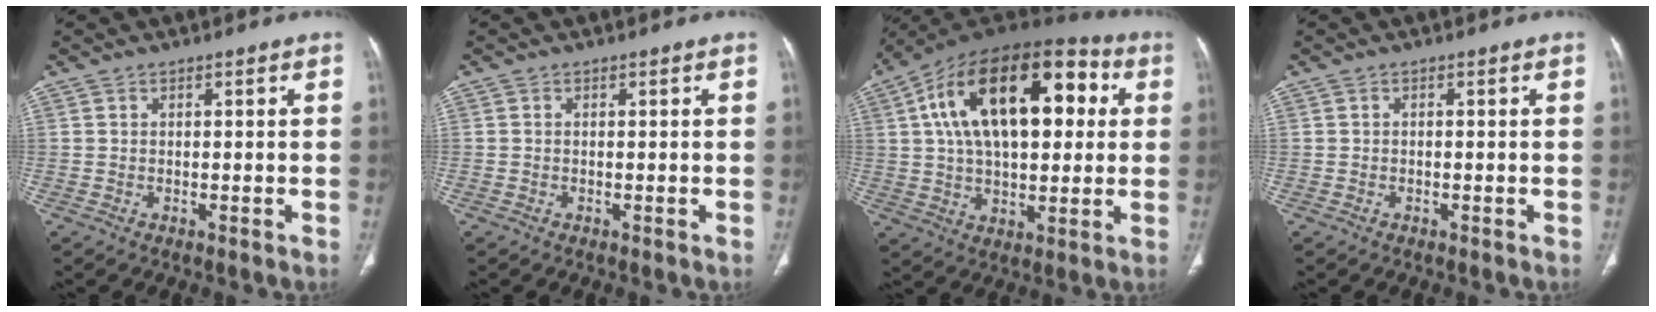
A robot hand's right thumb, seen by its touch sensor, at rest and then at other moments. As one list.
[{"total": 0.0}, {"total": 26.7, "force": [6.3, 14.1, 21.7], "torque": [-0.350, 0.030, 0.095]}, {"total": 0.0}]